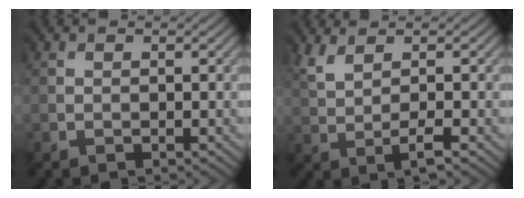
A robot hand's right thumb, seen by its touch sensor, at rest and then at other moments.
{"total": 3.1, "force": [1.4, 0.4, 2.8], "torque": [-0.066, 0.001, 0.028]}